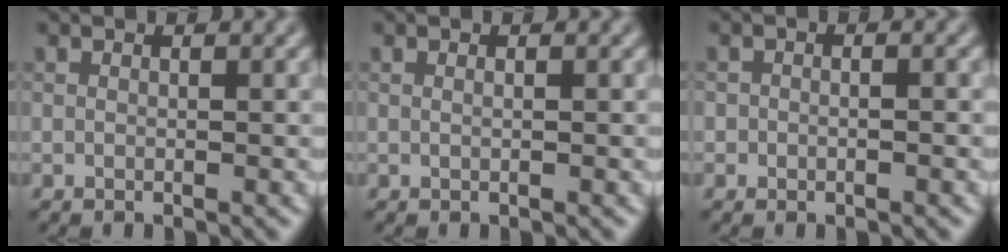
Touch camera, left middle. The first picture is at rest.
{"total": 0.8, "force": [0.3, 0.5, 0.6], "torque": [-0.011, -0.011, -0.008]}
{"total": 1.2, "force": [-0.2, 0.9, 0.8], "torque": [-0.013, -0.011, -0.009]}